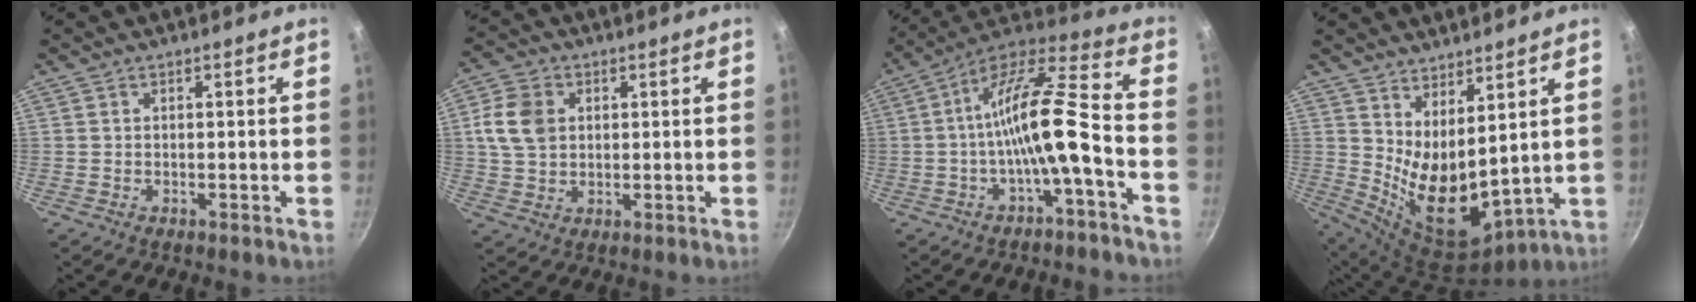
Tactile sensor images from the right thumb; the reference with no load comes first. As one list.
[{"total": 9.0, "force": [2.7, 6.7, 5.4], "torque": [-0.091, -0.003, 0.053]}, {"total": 14.0, "force": [-4.2, 3.3, 13.0], "torque": [-0.239, 0.043, -0.078]}, {"total": 12.6, "force": [4.9, 5.8, 10.1], "torque": [-0.150, -0.068, 0.103]}]